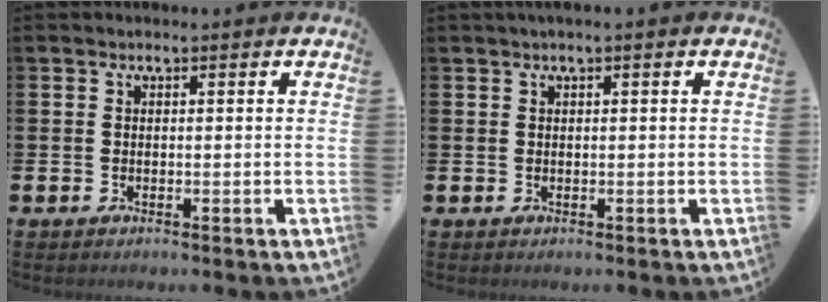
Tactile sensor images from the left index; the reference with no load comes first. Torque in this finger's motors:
{"motor_torque": [0.10, -1.48, 0.11, 0.03]}